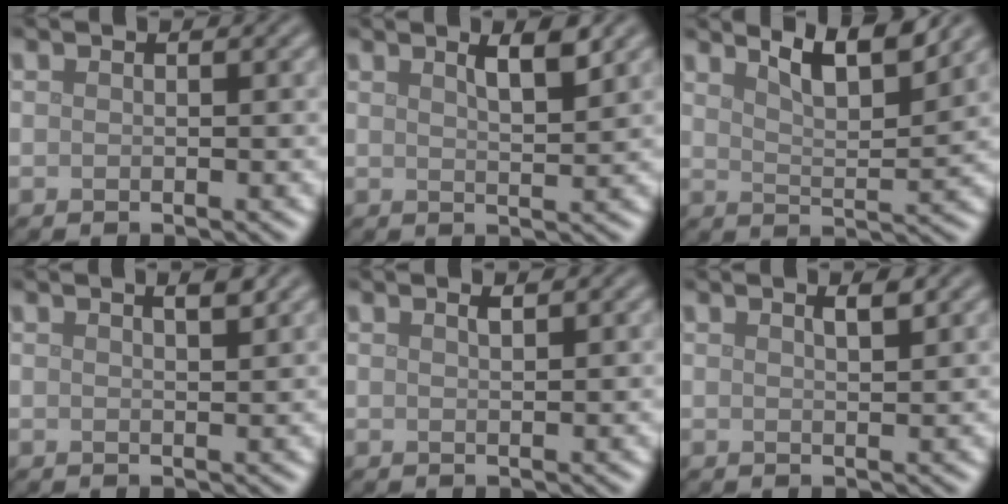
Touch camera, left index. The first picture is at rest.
{"total": 2.9, "force": [1.8, 0.6, 2.2], "torque": [-0.027, 0.003, 0.029]}
{"total": 5.7, "force": [4.3, 1.2, 3.7], "torque": [-0.053, 0.011, 0.058]}
{"total": 1.5, "force": [1.1, 0.3, 1.0], "torque": [-0.009, 0.005, 0.014]}
{"total": 0.9, "force": [0.6, 0.2, 0.5], "torque": [-0.006, 0.002, 0.010]}
{"total": 1.4, "force": [1.0, 0.3, 1.0], "torque": [-0.012, 0.004, 0.013]}